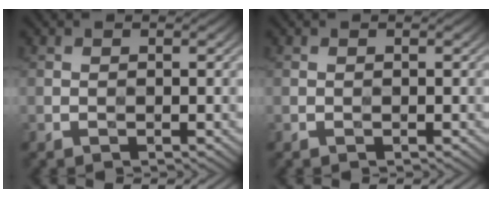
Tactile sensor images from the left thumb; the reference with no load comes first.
{"total": 0.0}